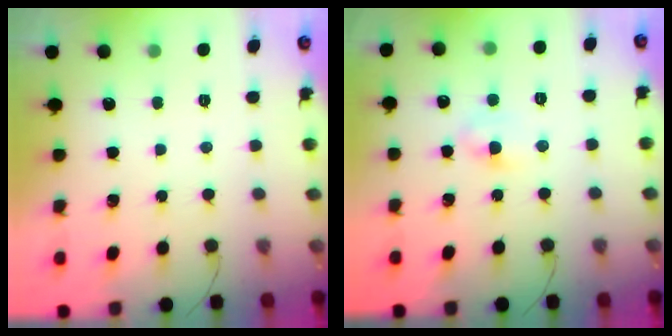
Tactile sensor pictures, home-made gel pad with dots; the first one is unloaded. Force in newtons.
{"total": 3.8, "press": 3.7, "slide": 1.0}